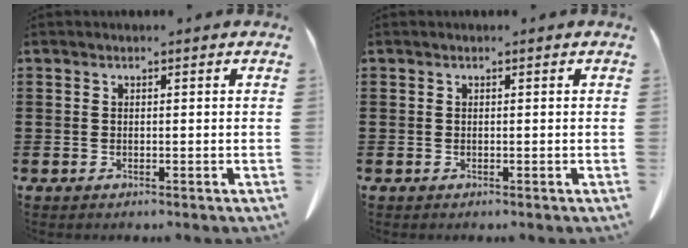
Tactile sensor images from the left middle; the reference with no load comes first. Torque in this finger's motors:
{"motor_torque": [-0.31, -0.40, 0.02, 0.01]}